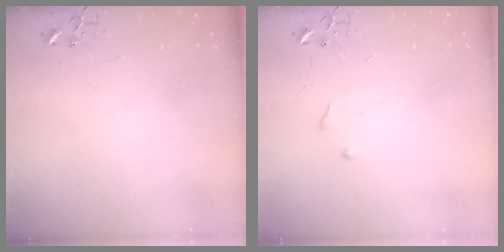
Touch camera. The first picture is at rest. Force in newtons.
{"total": 6.0, "press": 6.0, "slide": 0.6}